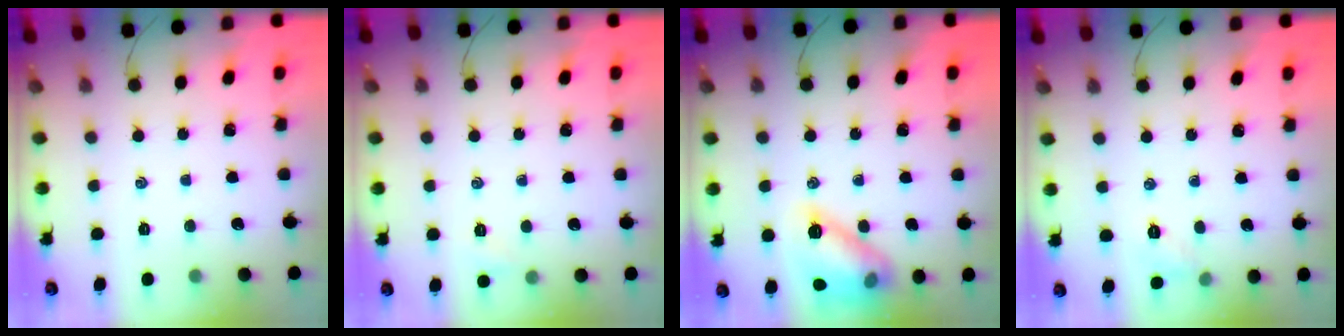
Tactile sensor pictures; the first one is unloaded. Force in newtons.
{"total": 3.4, "press": 3.2, "slide": 0.9}
{"total": 13.0, "press": 13.0, "slide": 0.7}
{"total": 5.0, "press": 4.7, "slide": 1.4}